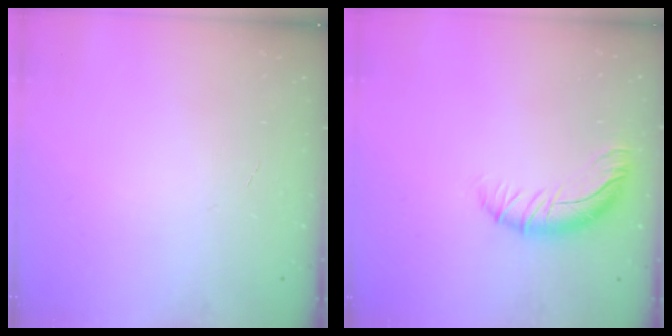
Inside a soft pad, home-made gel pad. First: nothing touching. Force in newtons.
{"total": 10.2, "press": 10.2, "slide": 0.7}